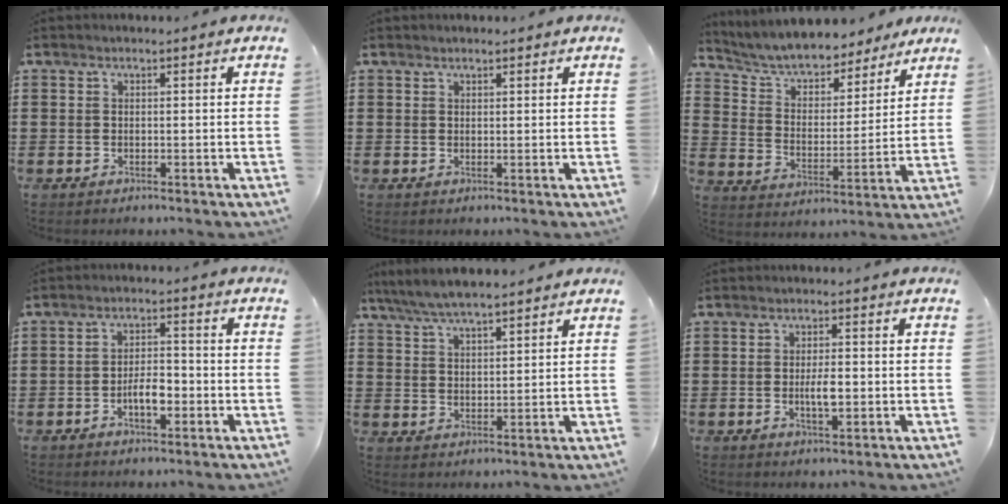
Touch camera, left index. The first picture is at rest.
{"total": 0.9, "force": [0.8, 0.2, 0.2], "torque": [-0.005, -0.001, 0.016]}
{"total": 6.3, "force": [6.0, 1.3, 1.4], "torque": [-0.058, -0.040, 0.102]}
{"total": 4.6, "force": [-1.6, 1.8, 4.0], "torque": [-0.076, 0.005, -0.030]}
{"total": 5.2, "force": [4.8, 0.7, 2.0], "torque": [-0.053, -0.013, 0.087]}
{"total": 3.7, "force": [-0.4, 1.2, 3.5], "torque": [-0.063, 0.002, -0.007]}